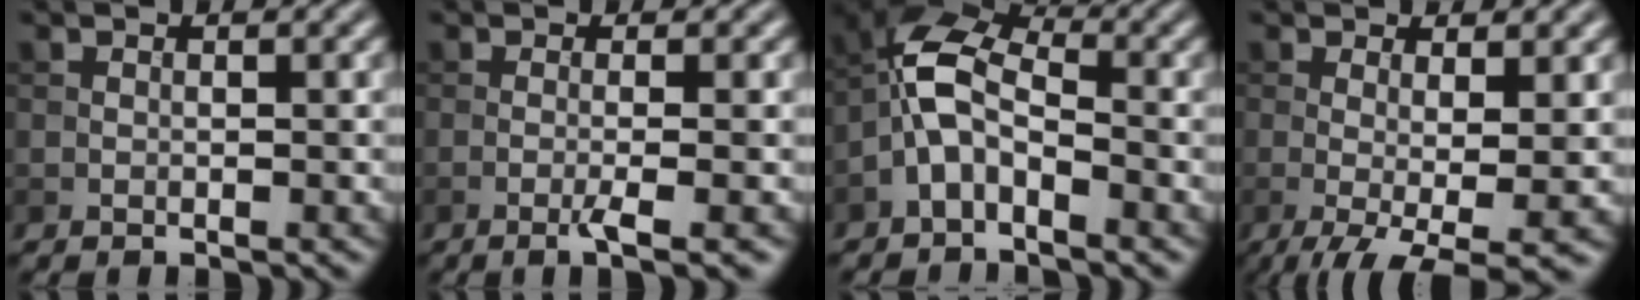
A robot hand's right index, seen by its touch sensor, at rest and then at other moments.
{"total": 2.7, "force": [-0.8, 0.5, 2.5], "torque": [-0.038, -0.003, -0.019]}
{"total": 5.2, "force": [-2.0, 2.8, 4.0], "torque": [-0.086, 0.018, -0.047]}
{"total": 6.7, "force": [-1.4, 1.7, 6.3], "torque": [-0.088, -0.014, -0.016]}